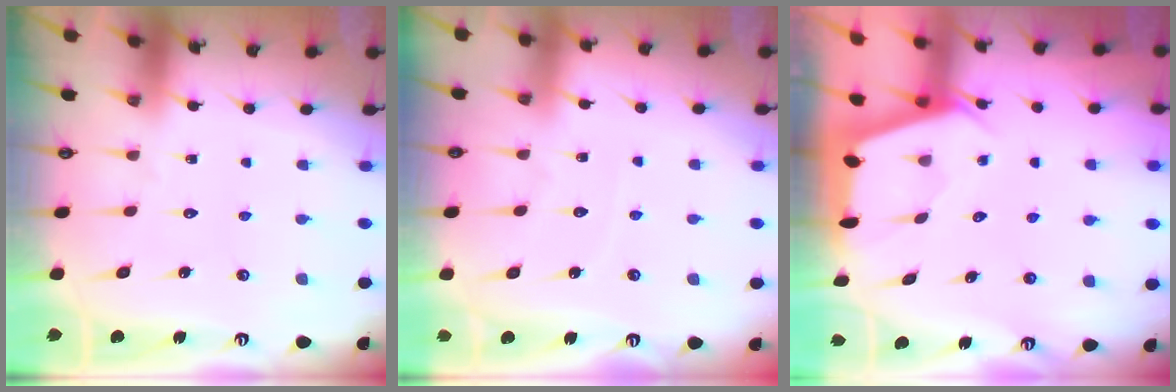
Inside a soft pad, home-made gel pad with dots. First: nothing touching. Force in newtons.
{"total": 2.6, "press": 2.6, "slide": 0.4}
{"total": 2.2, "press": 2.2, "slide": 0.4}